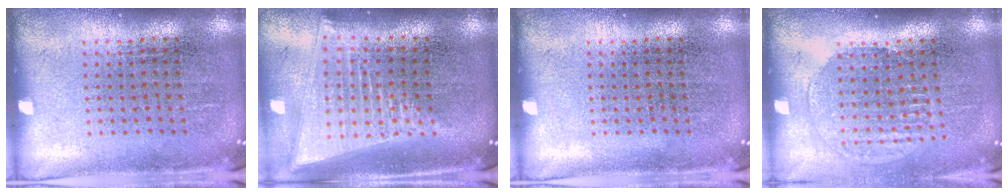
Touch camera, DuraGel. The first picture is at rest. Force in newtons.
{"total": 2.1, "press": 1.8, "slide": 1.1}
{"total": 0.0}
{"total": 1.4, "press": 1.2, "slide": 0.7}